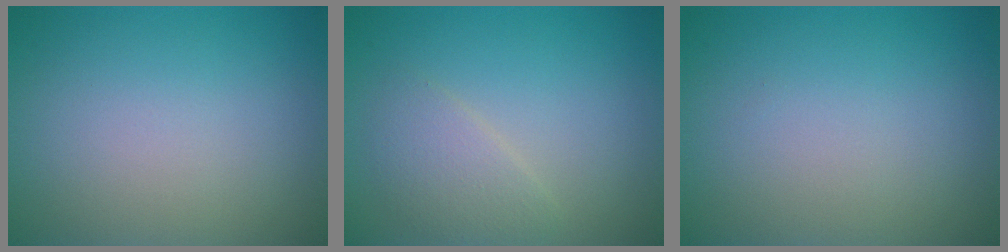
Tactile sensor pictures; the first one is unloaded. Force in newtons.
{"total": 2.2, "press": 2.2, "slide": 0.1}
{"total": 0.0}